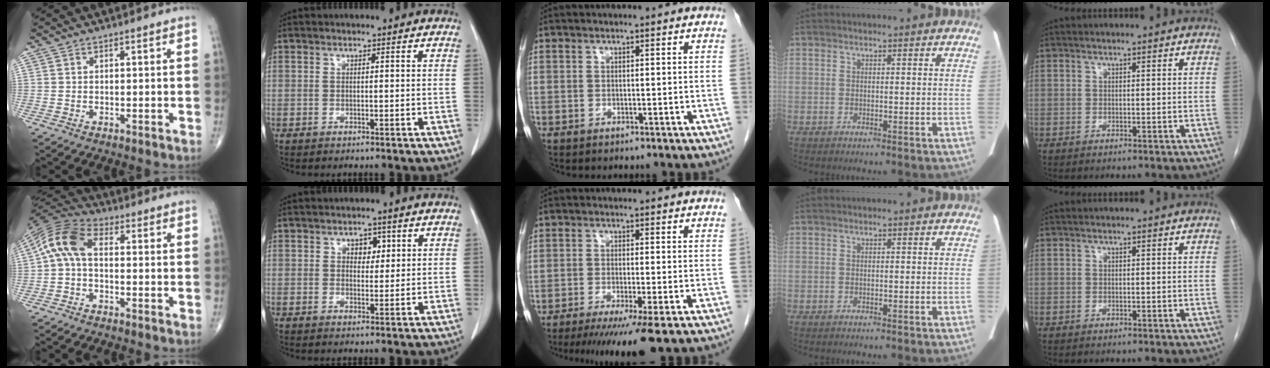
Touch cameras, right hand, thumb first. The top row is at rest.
{"thumb": {"total": 9.2, "force": [0.1, 5.3, 7.5], "torque": [-0.148, 0.027, -0.013]}, "index": {"total": 2.6, "force": [1.1, 1.8, 1.6], "torque": [-0.018, 0.004, 0.016]}, "middle": {"total": 8.8, "force": [-6.1, -0.5, 6.4], "torque": [-0.093, -0.024, -0.094]}}